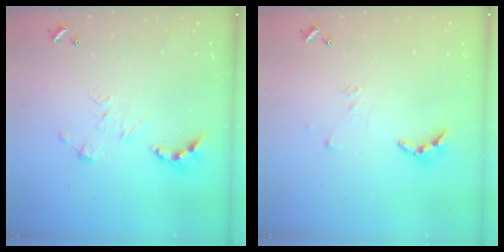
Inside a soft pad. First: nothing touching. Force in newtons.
{"total": 7.1, "press": 7.1, "slide": 0.2}